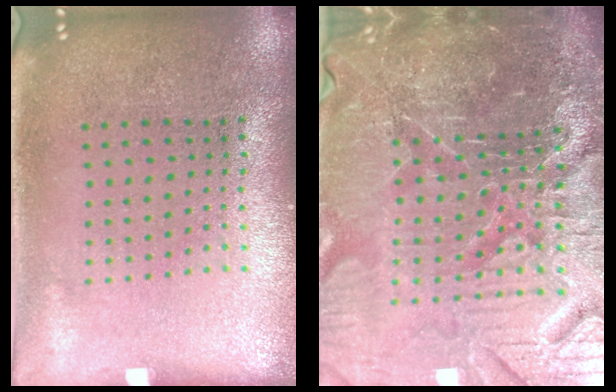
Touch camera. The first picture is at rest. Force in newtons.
{"total": 6.8, "press": 6.1, "slide": 2.9}